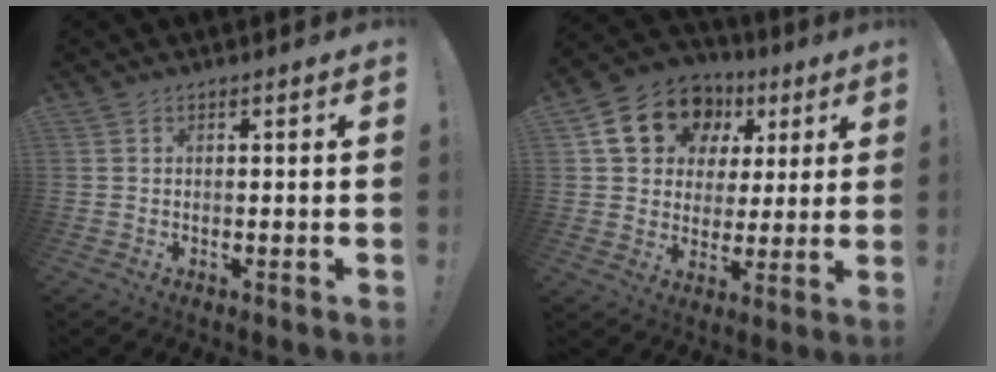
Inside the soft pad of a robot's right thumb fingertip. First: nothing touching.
{"total": 16.5, "force": [7.1, 12.8, 7.8], "torque": [-0.119, -0.021, 0.143]}